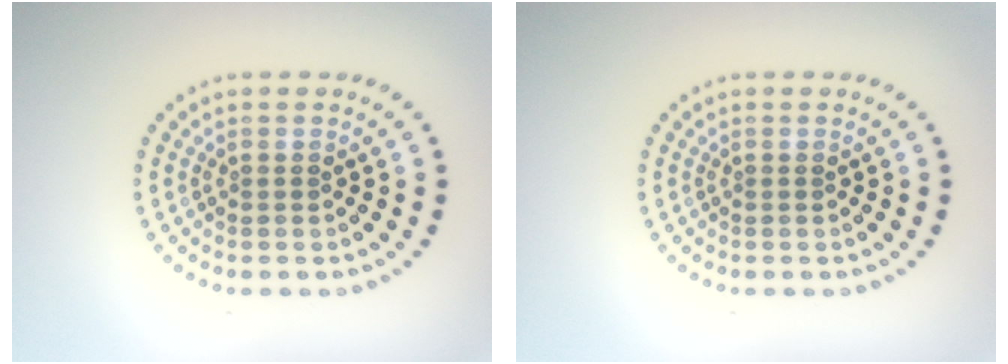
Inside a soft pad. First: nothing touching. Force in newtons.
{"total": 0.0}